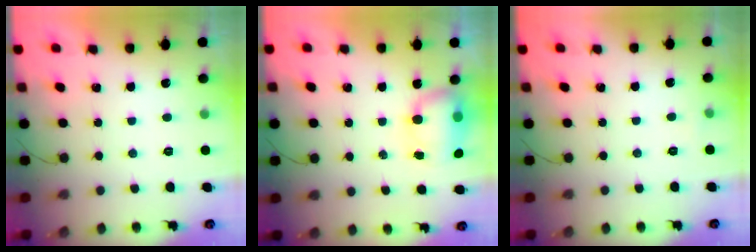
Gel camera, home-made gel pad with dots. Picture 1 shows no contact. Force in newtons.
{"total": 7.2, "press": 7.1, "slide": 1.4}
{"total": 2.4, "press": 2.2, "slide": 0.9}